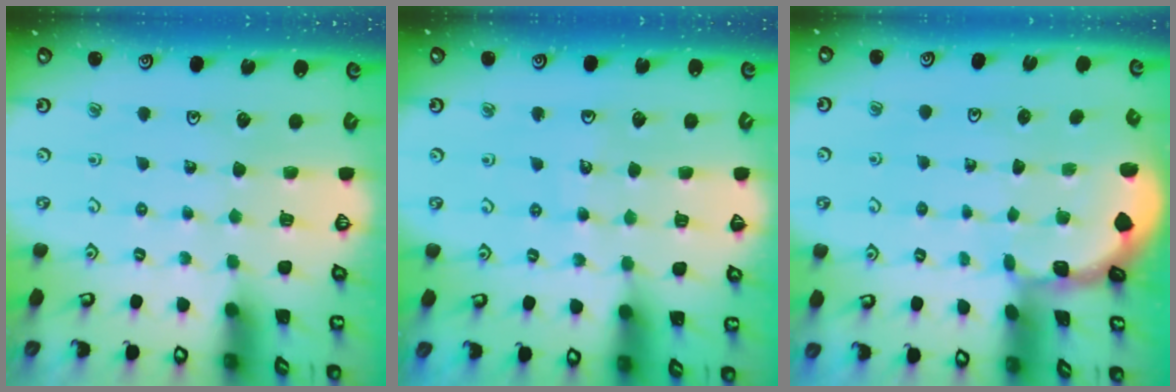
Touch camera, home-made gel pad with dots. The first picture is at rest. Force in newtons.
{"total": 6.0, "press": 5.4, "slide": 2.7}
{"total": 1.1, "press": 1.1, "slide": 0.1}